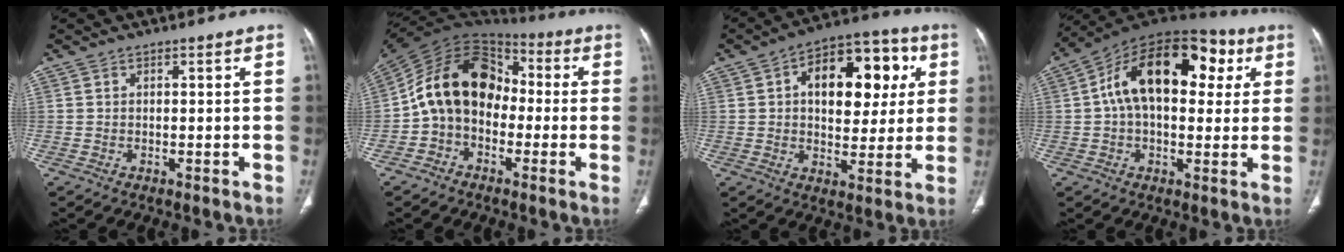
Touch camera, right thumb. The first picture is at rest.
{"total": 15.9, "force": [-1.2, 11.9, 10.5], "torque": [-0.161, 0.058, -0.034]}
{"total": 18.1, "force": [4.5, 10.6, 14.0], "torque": [-0.147, 0.016, 0.064]}
{"total": 21.6, "force": [5.2, 12.7, 16.7], "torque": [-0.238, 0.035, 0.070]}